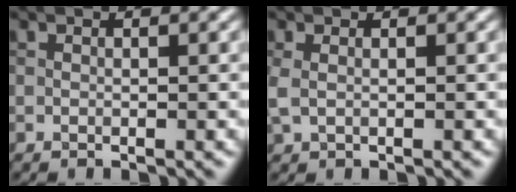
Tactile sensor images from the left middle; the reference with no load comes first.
{"total": 1.2, "force": [0.2, 0.6, 1.0], "torque": [-0.027, 0.001, 0.004]}